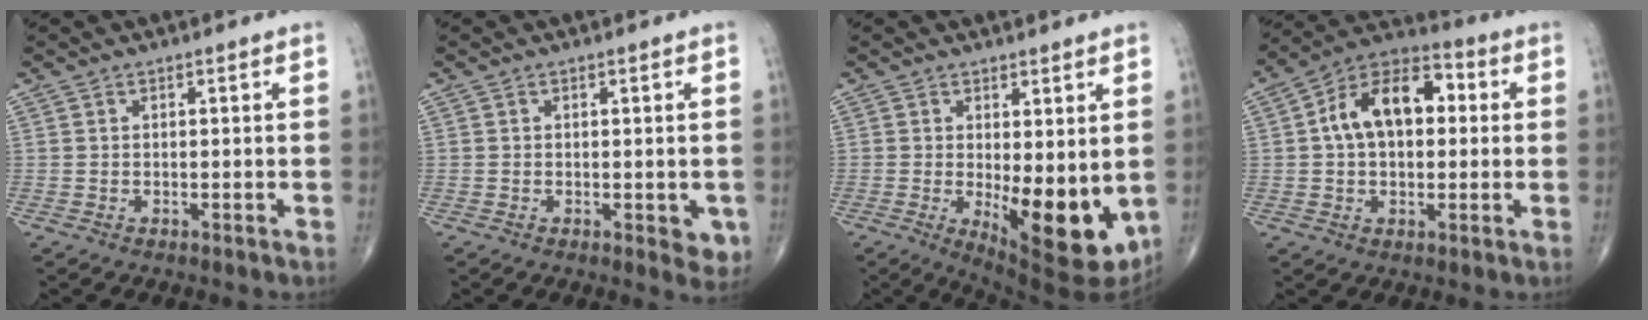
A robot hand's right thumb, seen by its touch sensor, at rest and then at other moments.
{"total": 3.6, "force": [-0.8, 1.8, 3.0], "torque": [-0.019, -0.005, -0.008]}
{"total": 13.4, "force": [-1.7, 5.2, 12.2], "torque": [-0.161, -0.031, -0.008]}
{"total": 14.7, "force": [2.1, 9.0, 11.4], "torque": [-0.171, 0.033, 0.024]}